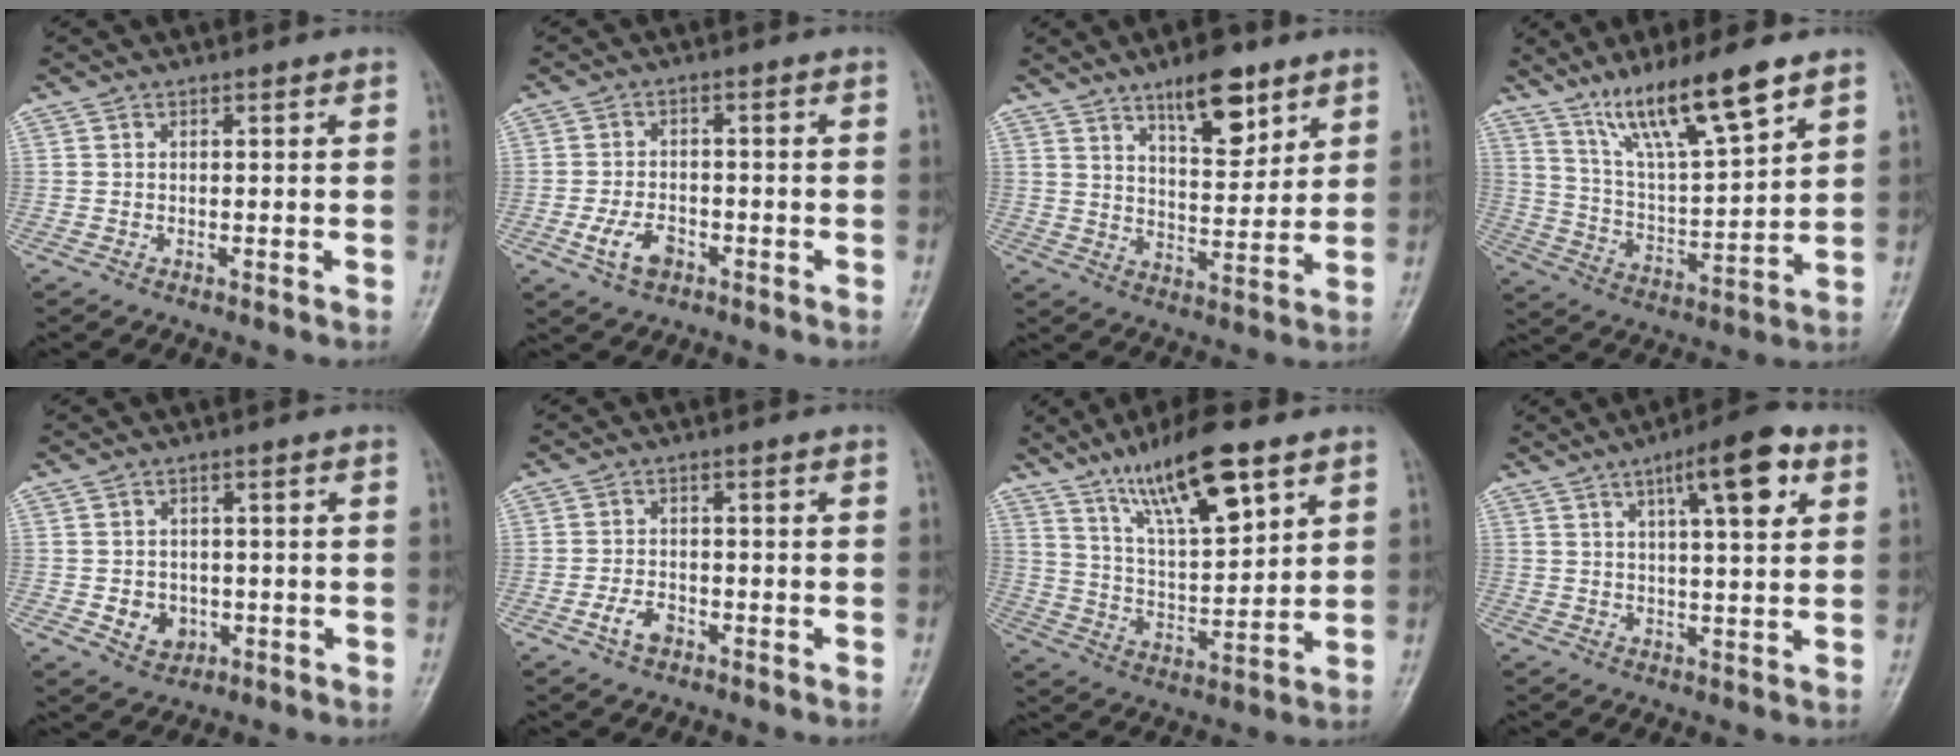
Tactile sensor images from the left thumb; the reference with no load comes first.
{"total": 5.3, "force": [-2.4, 3.3, 3.5], "torque": [-0.064, 0.013, -0.043]}
{"total": 11.1, "force": [7.0, 4.4, 7.4], "torque": [-0.091, -0.046, 0.116]}
{"total": 15.6, "force": [10.3, 2.5, 11.4], "torque": [-0.198, -0.050, 0.200]}
{"total": 5.0, "force": [-1.1, 4.2, 2.5], "torque": [-0.020, 0.006, -0.008]}
{"total": 3.6, "force": [-2.0, 2.1, 2.2], "torque": [-0.040, 0.015, -0.036]}
{"total": 15.7, "force": [9.6, 4.4, 11.6], "torque": [-0.181, -0.045, 0.179]}
{"total": 11.0, "force": [4.9, 3.0, 9.4], "torque": [-0.127, -0.007, 0.069]}